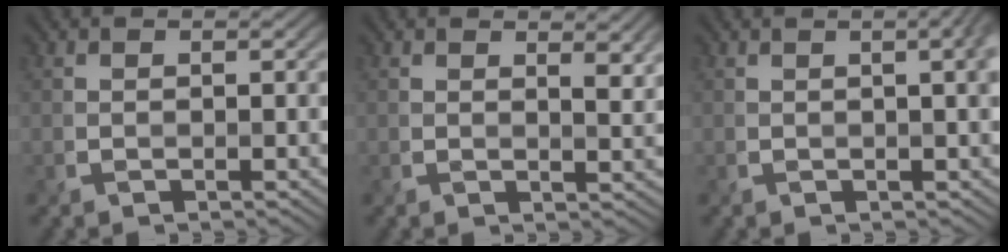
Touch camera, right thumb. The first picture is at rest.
{"total": 2.9, "force": [1.5, 1.0, 2.2], "torque": [-0.036, -0.002, 0.026]}
{"total": 3.5, "force": [0.7, 0.9, 3.3], "torque": [-0.034, 0.016, 0.007]}